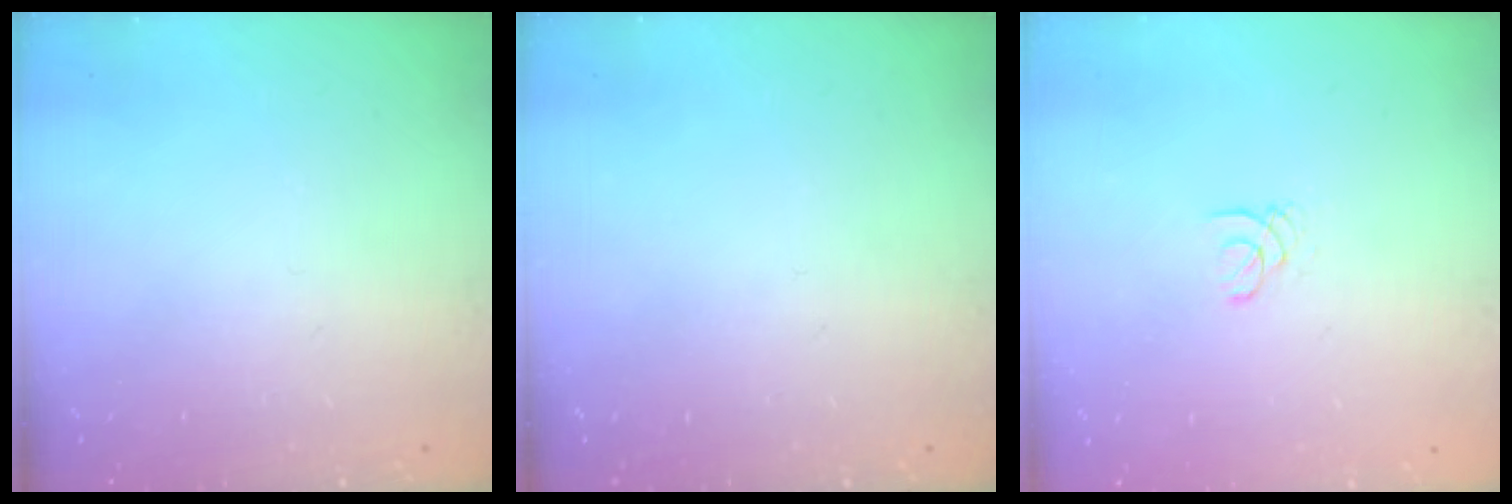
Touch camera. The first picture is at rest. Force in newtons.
{"total": 0.0}
{"total": 1.0, "press": 1.0, "slide": 0.1}